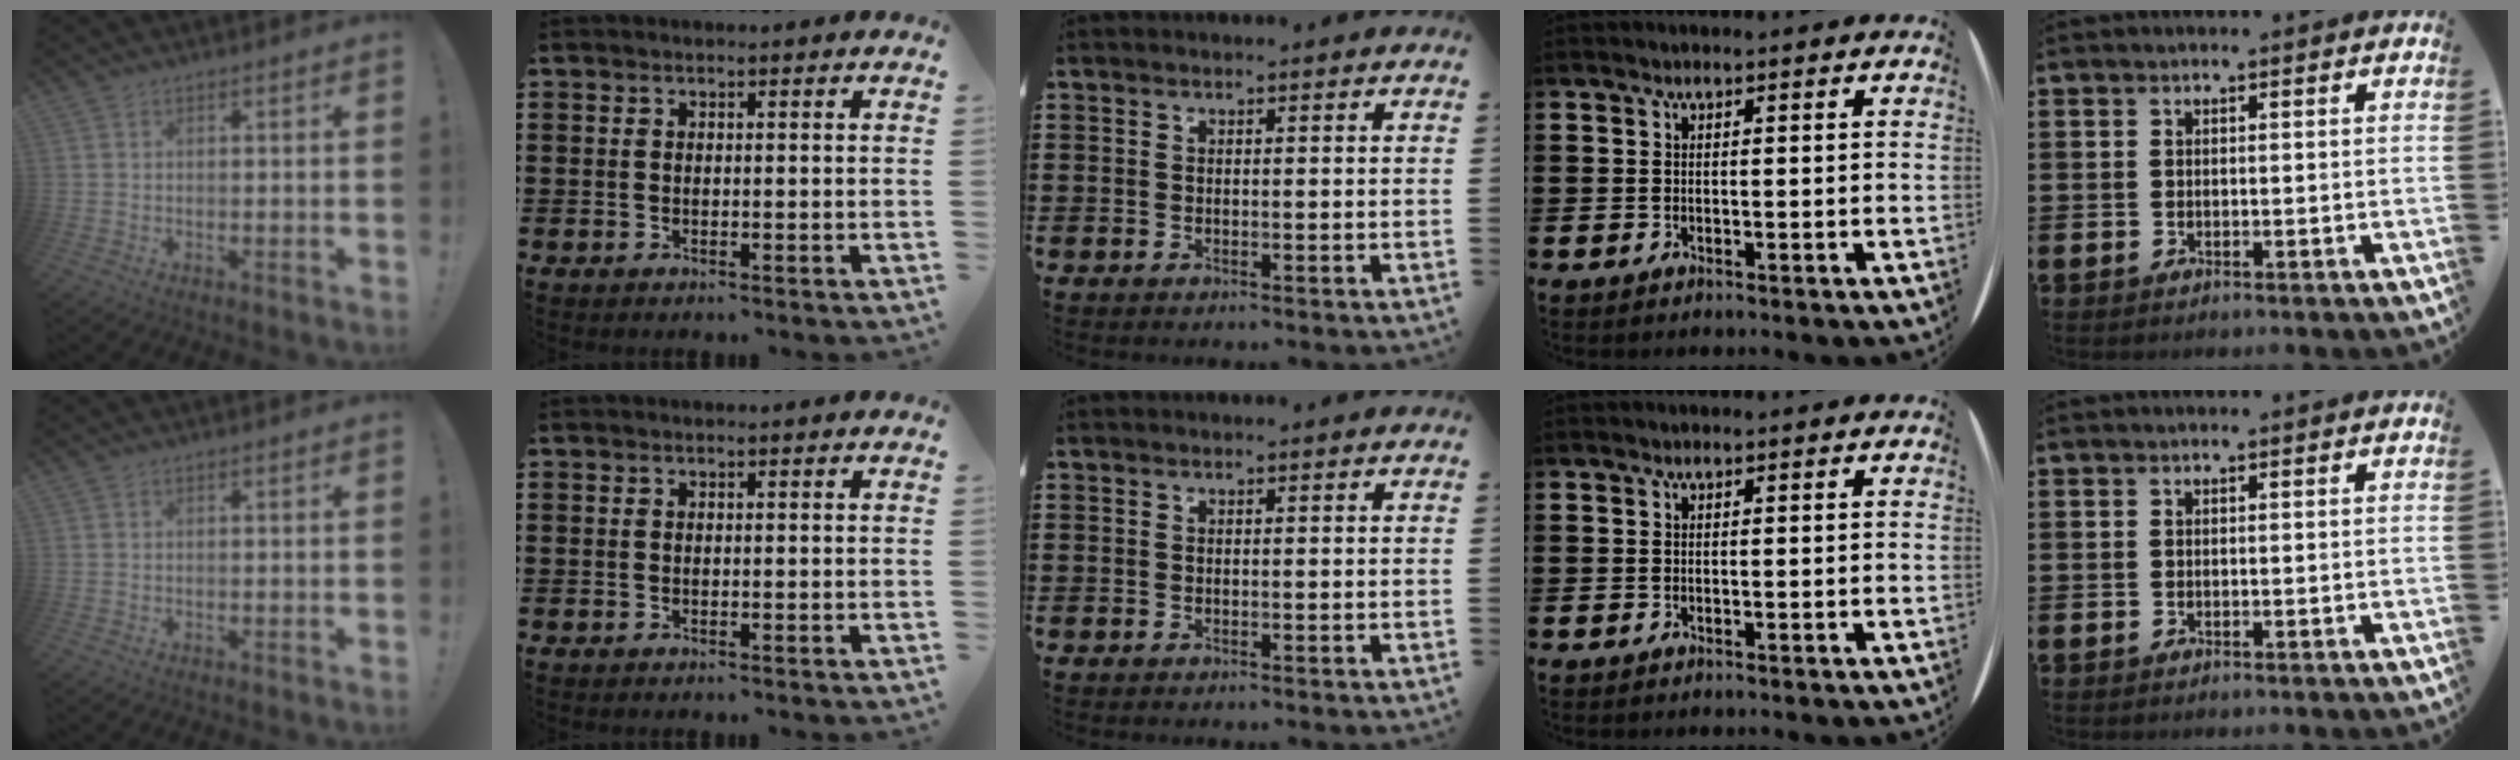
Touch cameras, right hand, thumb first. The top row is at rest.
{}